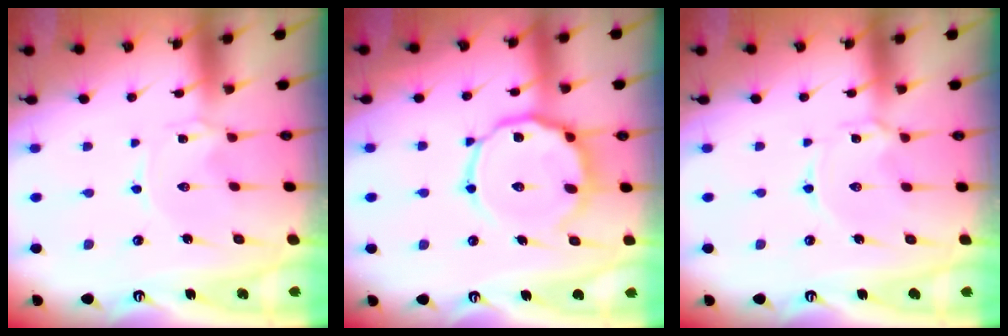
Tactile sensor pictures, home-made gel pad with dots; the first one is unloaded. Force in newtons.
{"total": 14.0, "press": 13.9, "slide": 1.2}
{"total": 2.3, "press": 2.3, "slide": 0.3}